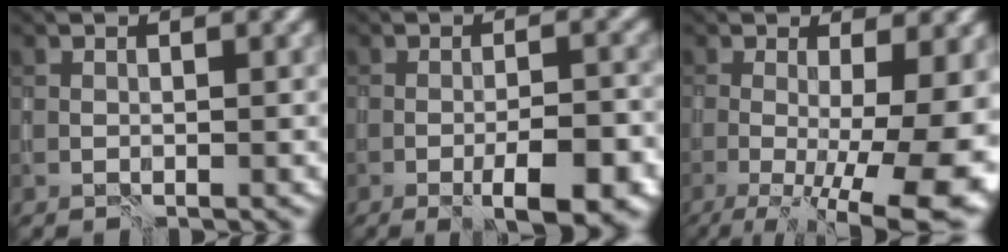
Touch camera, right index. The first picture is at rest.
{"total": 5.3, "force": [-2.5, 1.2, 4.5], "torque": [-0.068, -0.006, -0.036]}
{"total": 13.4, "force": [-2.6, 4.5, 12.3], "torque": [-0.146, -0.016, -0.022]}